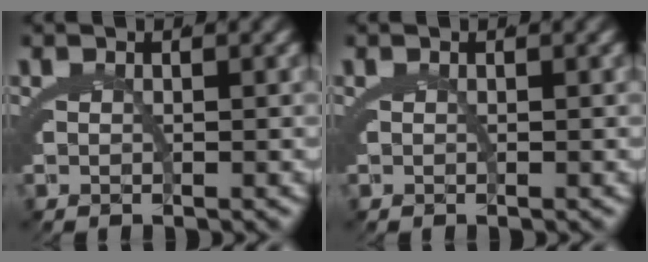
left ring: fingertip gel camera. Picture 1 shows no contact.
{"total": 0.0}